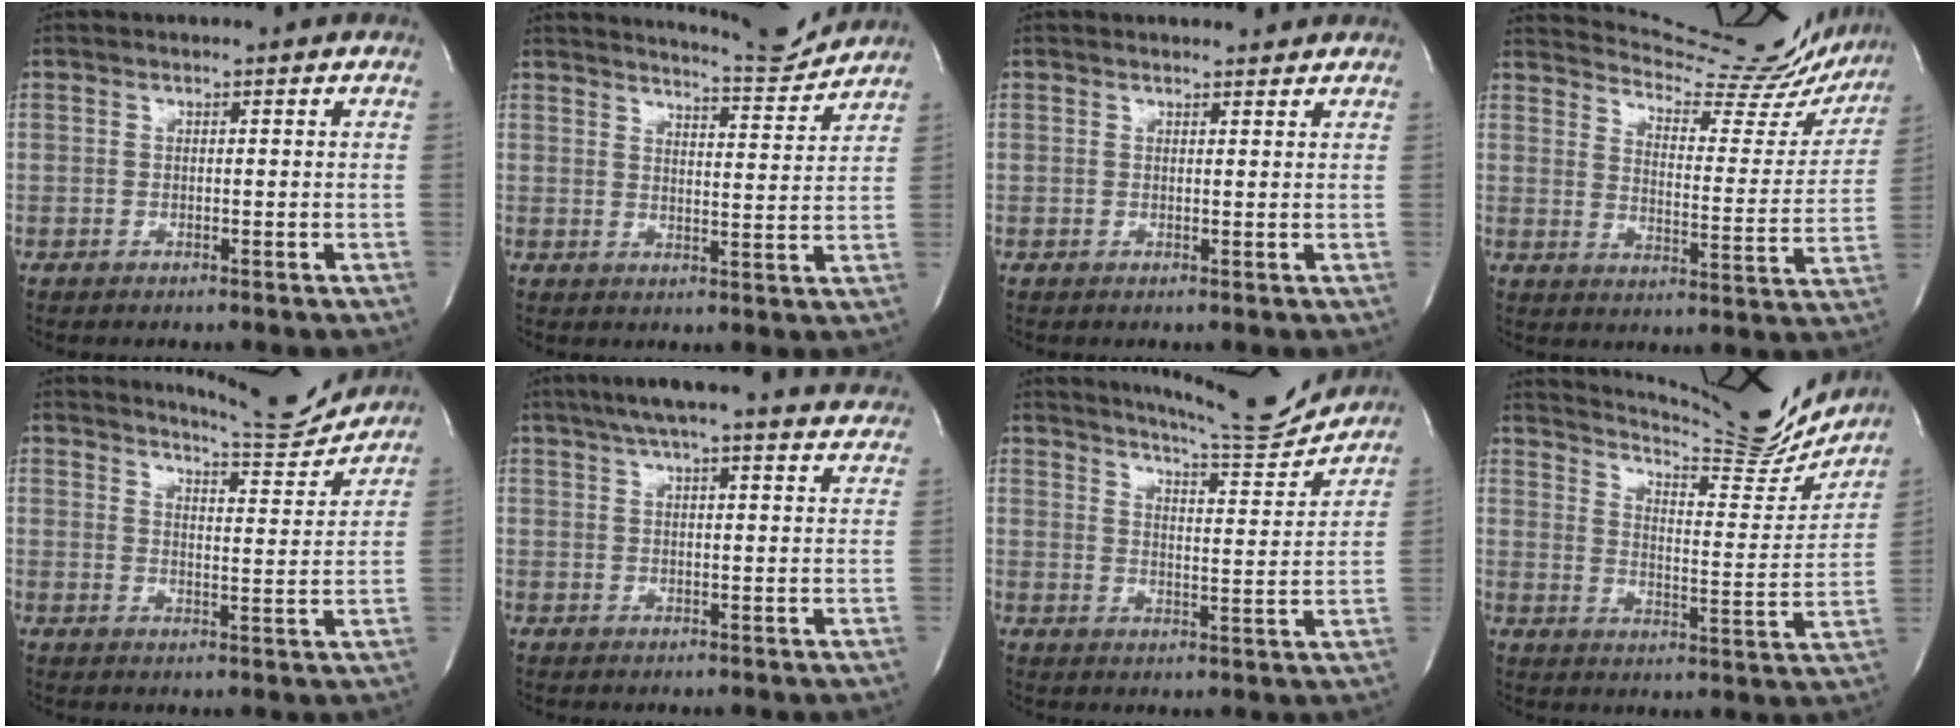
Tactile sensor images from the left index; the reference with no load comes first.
{"total": 7.4, "force": [7.3, -0.7, 0.5], "torque": [-0.017, -0.024, 0.101]}
{"total": 2.3, "force": [2.2, 0.6, 0.3], "torque": [-0.009, 0.000, 0.023]}
{"total": 18.7, "force": [18.2, 2.5, 3.6], "torque": [-0.053, -0.075, 0.221]}
{"total": 8.1, "force": [8.1, -0.5, 0.5], "torque": [-0.016, -0.031, 0.110]}
{"total": 20.0, "force": [18.2, 1.6, 8.1], "torque": [-0.122, -0.008, 0.218]}
{"total": 11.9, "force": [11.6, -0.5, 2.9], "torque": [-0.047, -0.034, 0.158]}
{"total": 18.7, "force": [17.6, 1.7, 6.2], "torque": [-0.105, -0.065, 0.232]}